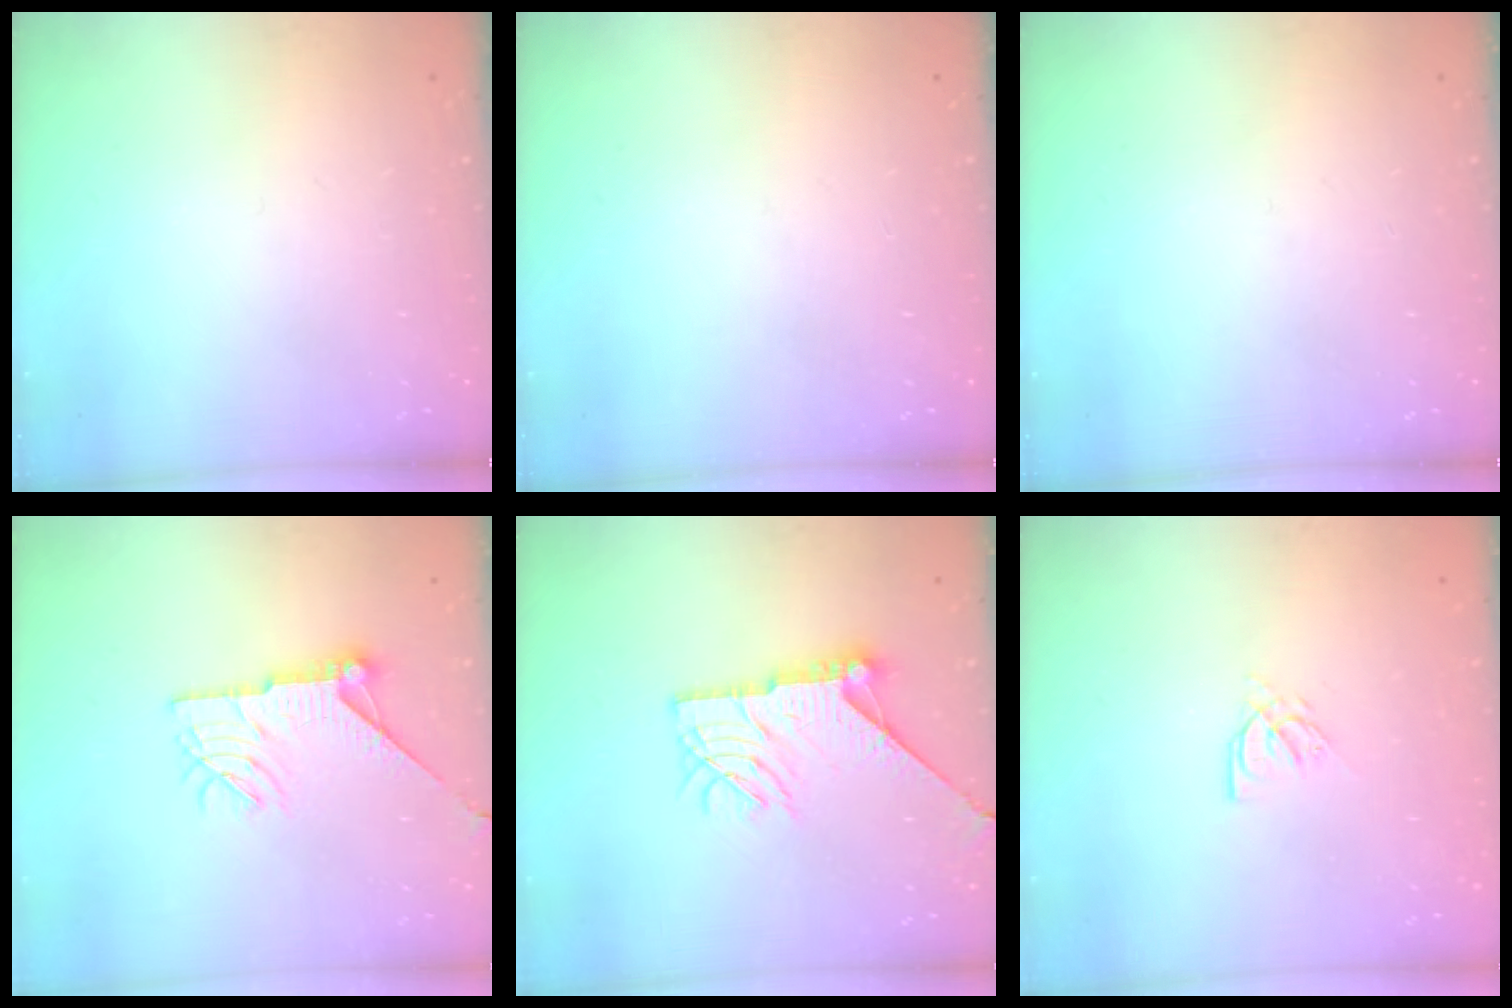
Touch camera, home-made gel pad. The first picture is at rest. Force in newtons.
{"total": 0.0}
{"total": 0.0}
{"total": 12.6, "press": 12.6, "slide": 0.4}
{"total": 16.6, "press": 16.6, "slide": 0.7}
{"total": 4.2, "press": 4.2, "slide": 0.2}